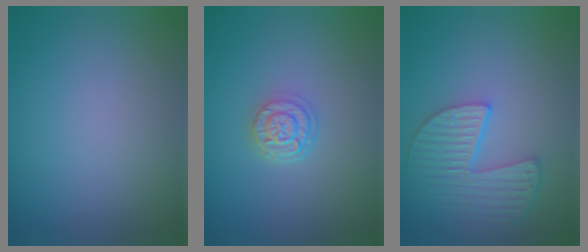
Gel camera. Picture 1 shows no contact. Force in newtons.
{"total": 2.9, "press": 2.3, "slide": 1.8}
{"total": 5.3, "press": 4.4, "slide": 3.0}